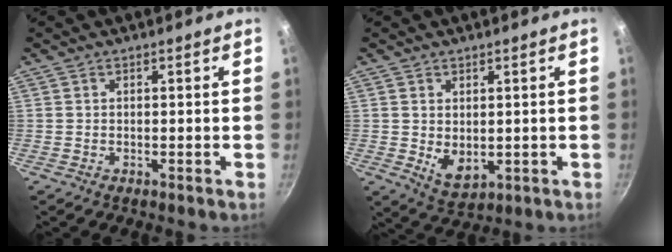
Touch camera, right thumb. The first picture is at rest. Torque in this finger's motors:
{"motor_torque": [-0.39, 0.44, -0.03, 0.06, 0.04]}